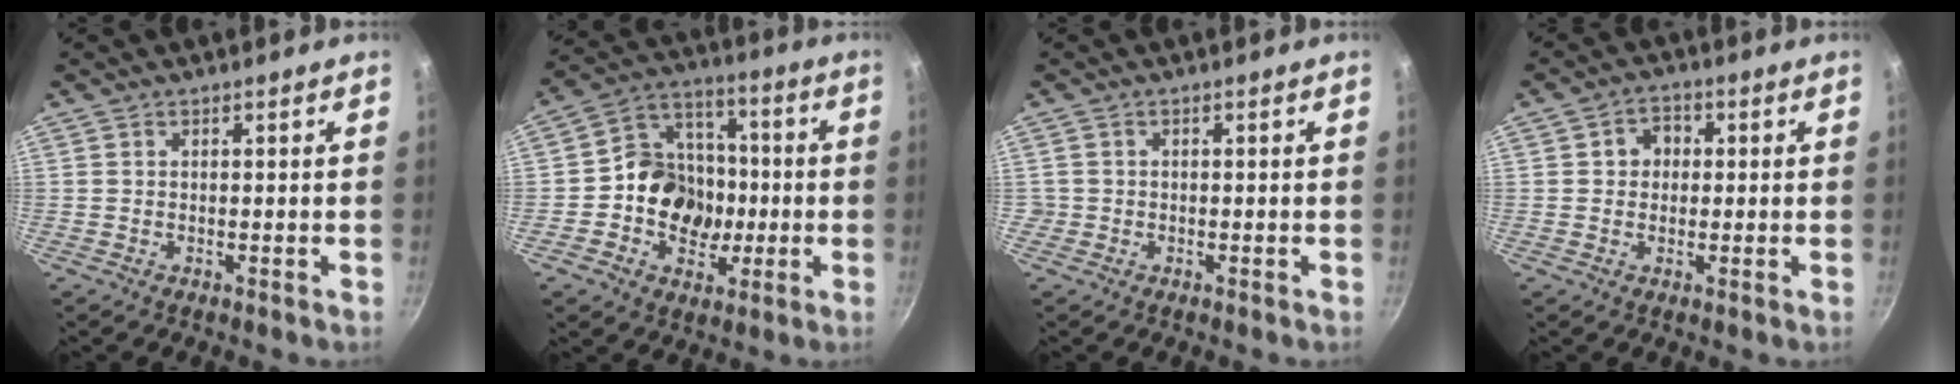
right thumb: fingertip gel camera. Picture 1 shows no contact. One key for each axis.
{"total": 14.2, "fx": -1.9, "fy": 12.1, "fz": 7.2, "tx": -0.076, "ty": 0.029, "tz": -0.048}
{"total": 0.9, "fx": -0.2, "fy": 0.9, "fz": -0.1, "tx": 0.004, "ty": 0.003, "tz": -0.003}
{"total": 4.2, "fx": 0.6, "fy": 3.7, "fz": 1.9, "tx": -0.001, "ty": 0.005, "tz": 0.005}